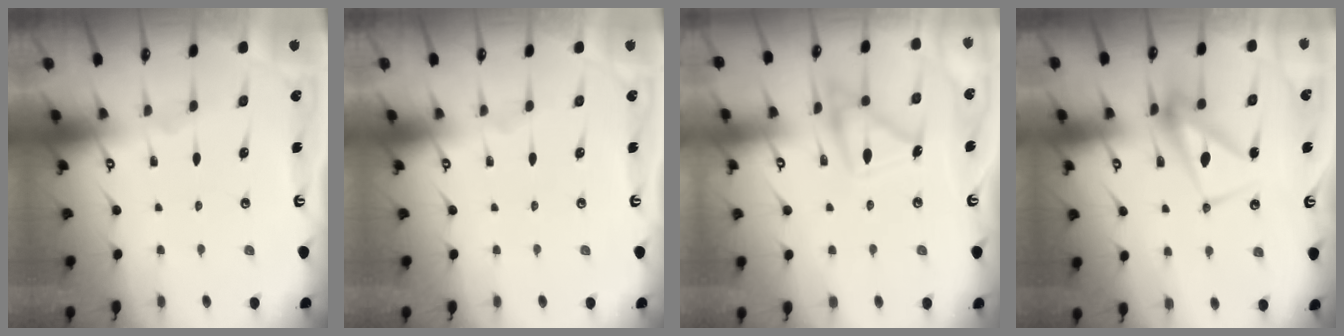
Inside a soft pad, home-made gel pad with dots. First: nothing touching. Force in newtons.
{"total": 0.0}
{"total": 15.5, "press": 15.4, "slide": 1.1}
{"total": 11.2, "press": 11.2, "slide": 0.7}